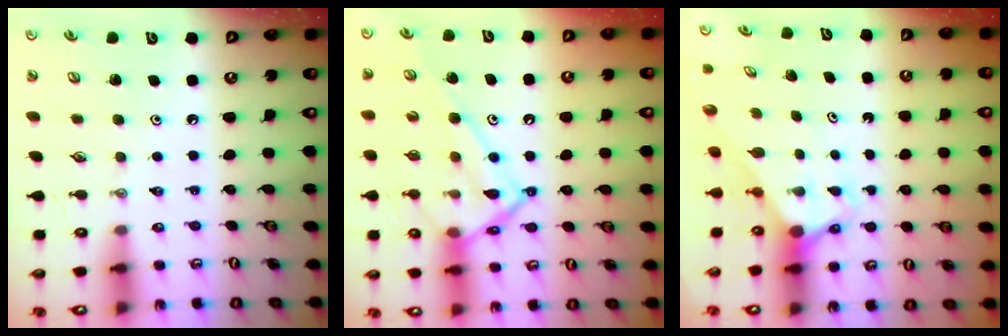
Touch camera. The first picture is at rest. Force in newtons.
{"total": 17.1, "press": 17.1, "slide": 1.0}
{"total": 2.9, "press": 2.9, "slide": 0.0}